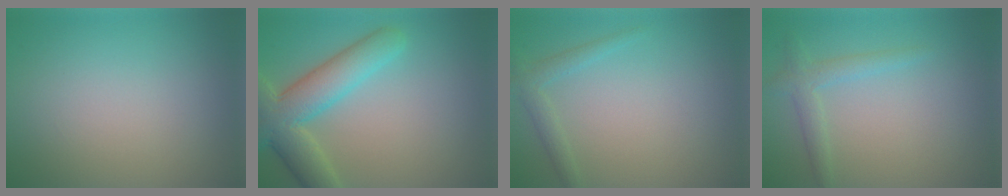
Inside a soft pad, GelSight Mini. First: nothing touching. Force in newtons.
{"total": 7.2, "press": 7.2, "slide": 0.5}
{"total": 1.8, "press": 1.7, "slide": 0.1}
{"total": 2.1, "press": 2.1, "slide": 0.1}